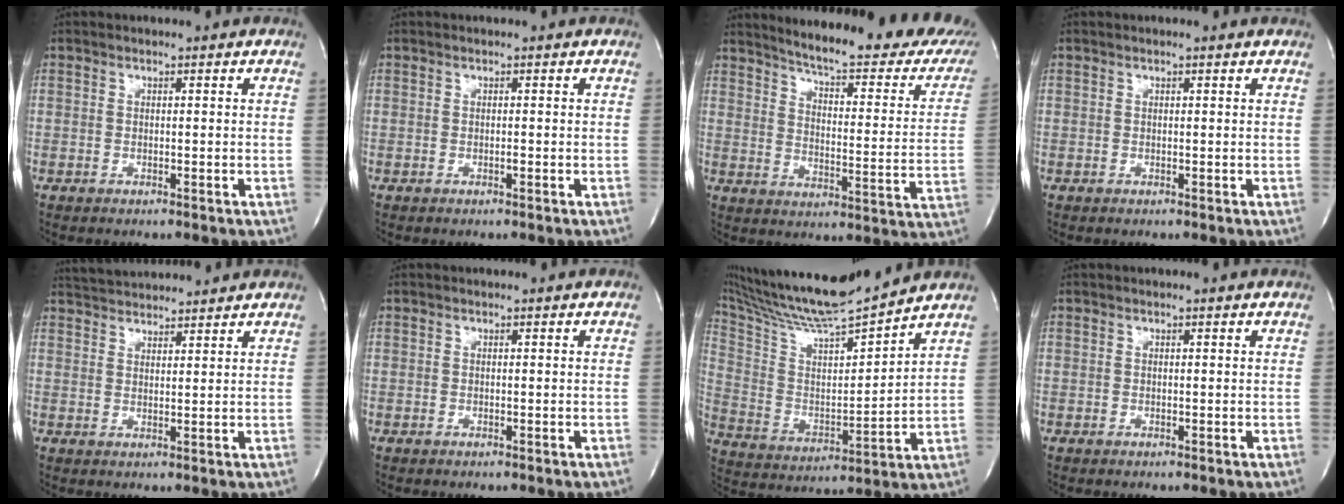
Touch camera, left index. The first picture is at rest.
{"total": 0.0}
{"total": 25.1, "force": [22.1, 4.3, 11.0], "torque": [-0.150, -0.076, 0.258]}
{"total": 0.8, "force": [0.7, 0.0, 0.4], "torque": [-0.012, 0.009, 0.011]}
{"total": 8.2, "force": [7.9, 0.8, 1.9], "torque": [-0.041, 0.031, 0.125]}
{"total": 0.0}
{"total": 18.6, "force": [16.9, 0.6, 7.7], "torque": [-0.153, -0.001, 0.297]}
{"total": 0.0}